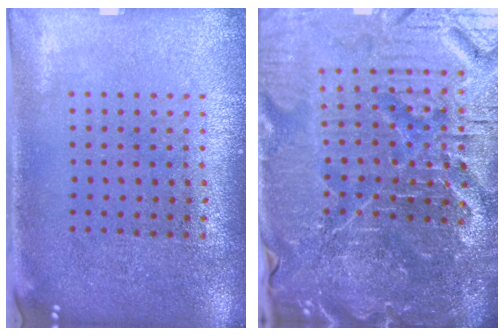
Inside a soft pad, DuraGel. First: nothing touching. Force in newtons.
{"total": 7.3, "press": 6.5, "slide": 3.4}